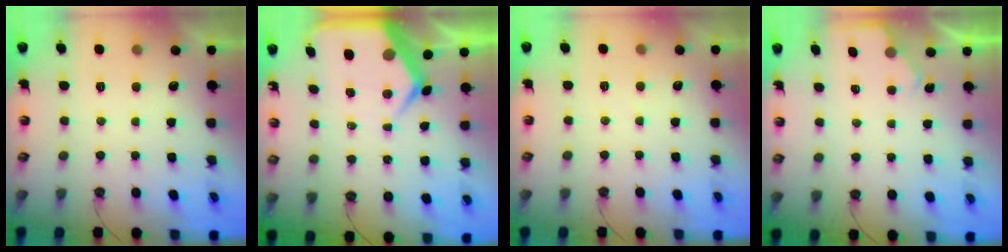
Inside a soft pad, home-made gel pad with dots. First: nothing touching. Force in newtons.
{"total": 10.0, "press": 9.9, "slide": 1.0}
{"total": 1.8, "press": 1.8, "slide": 0.4}
{"total": 1.8, "press": 1.7, "slide": 0.3}